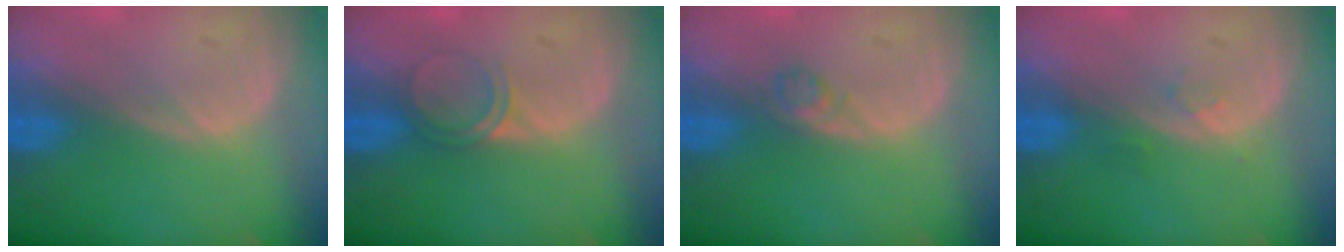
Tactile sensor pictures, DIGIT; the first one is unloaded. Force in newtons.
{"total": 2.5, "press": 2.1, "slide": 1.2}
{"total": 1.4, "press": 1.4, "slide": 0.1}
{"total": 1.1, "press": 1.0, "slide": 0.1}